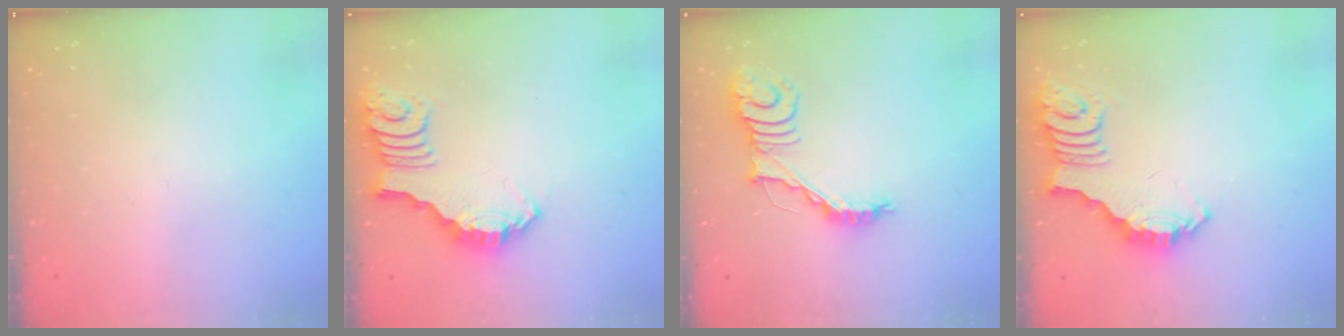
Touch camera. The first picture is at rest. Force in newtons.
{"total": 2.7, "press": 2.7, "slide": 0.2}
{"total": 12.8, "press": 12.8, "slide": 0.9}
{"total": 2.5, "press": 2.4, "slide": 0.5}